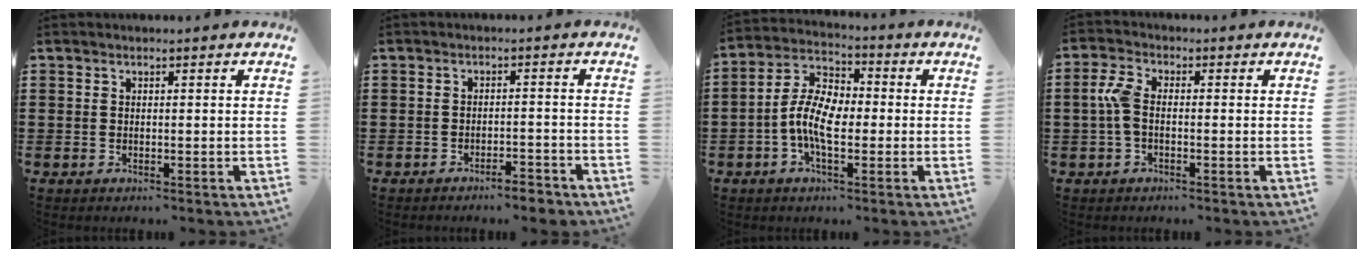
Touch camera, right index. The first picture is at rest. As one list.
[{"total": 3.0, "force": [-2.8, 0.2, 1.1], "torque": [-0.020, 0.000, -0.056]}, {"total": 8.3, "force": [-1.8, 4.1, 7.0], "torque": [-0.164, 0.000, -0.042]}, {"total": 4.2, "force": [-0.4, 2.0, 3.7], "torque": [-0.099, -0.002, -0.015]}]